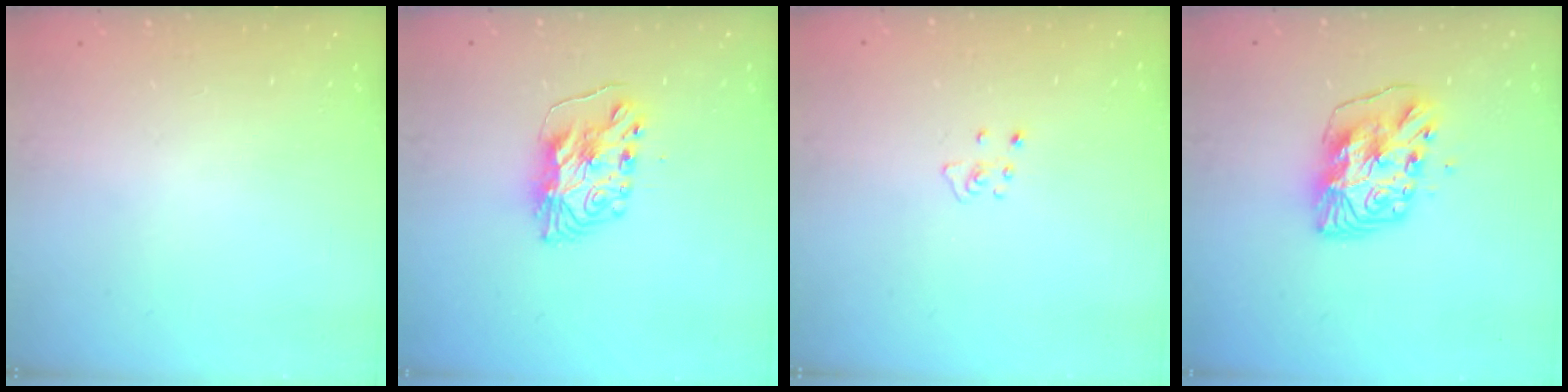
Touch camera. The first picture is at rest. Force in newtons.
{"total": 7.7, "press": 7.7, "slide": 0.8}
{"total": 4.1, "press": 4.0, "slide": 0.5}
{"total": 10.1, "press": 10.0, "slide": 1.2}